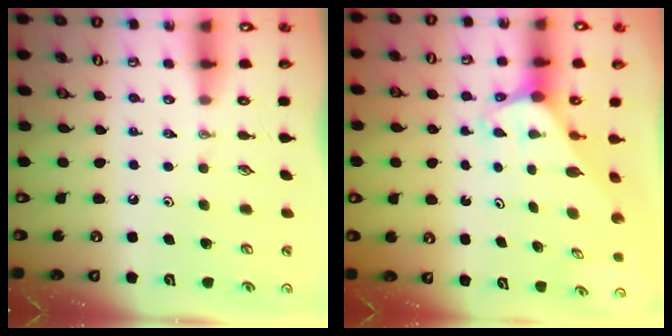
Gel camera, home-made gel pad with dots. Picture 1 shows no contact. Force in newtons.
{"total": 2.0, "press": 2.0, "slide": 0.1}